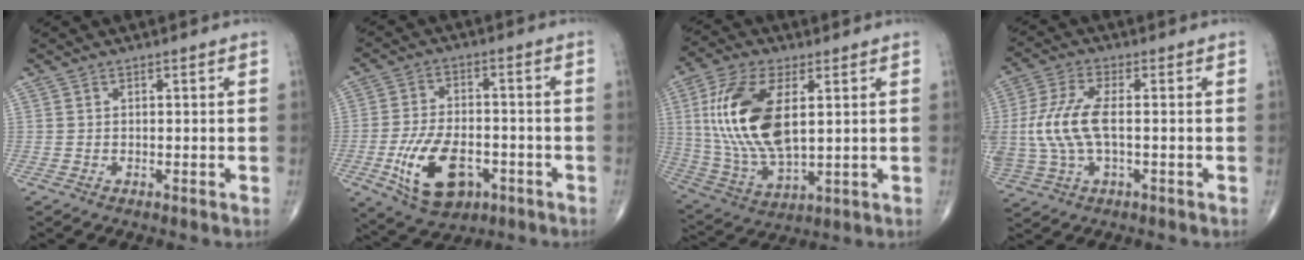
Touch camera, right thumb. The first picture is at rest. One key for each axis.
{"total": 13.4, "fx": -4.8, "fy": 7.6, "fz": 9.9, "tx": -0.168, "ty": 0.014, "tz": -0.075}
{"total": 18.6, "fx": 3.7, "fy": 8.9, "fz": 15.9, "tx": -0.328, "ty": -0.014, "tz": 0.076}
{"total": 11.3, "fx": -0.1, "fy": 5.1, "fz": 10.1, "tx": -0.249, "ty": 0.013, "tz": -0.001}